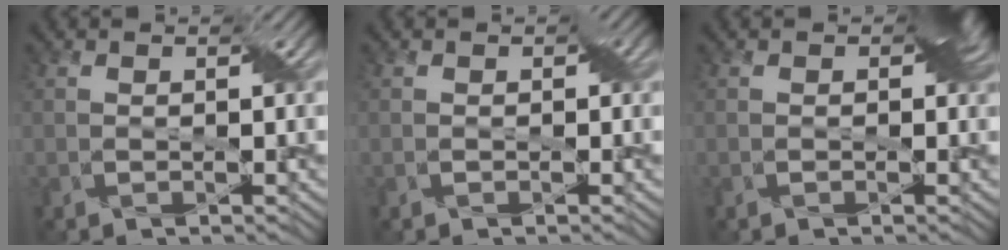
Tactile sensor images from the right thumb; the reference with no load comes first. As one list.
[{"total": 0.8, "force": [0.0, 0.6, 0.5], "torque": [-0.004, 0.001, -0.001]}, {"total": 2.7, "force": [0.4, 1.8, 2.0], "torque": [-0.022, 0.000, 0.003]}]